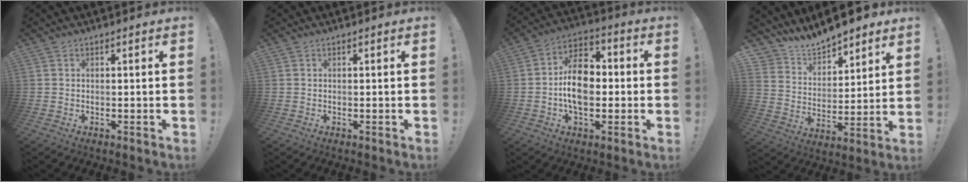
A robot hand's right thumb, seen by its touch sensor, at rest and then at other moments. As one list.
[{"total": 0.0}, {"total": 14.0, "force": [-1.3, 9.4, 10.2], "torque": [-0.183, 0.019, -0.028]}, {"total": 9.8, "force": [9.5, 2.5, 0.4], "torque": [-0.034, -0.089, 0.175]}]